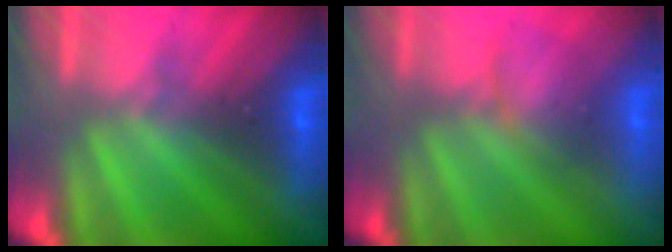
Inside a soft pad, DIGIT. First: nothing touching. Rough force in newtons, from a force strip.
{"total": 3.0}